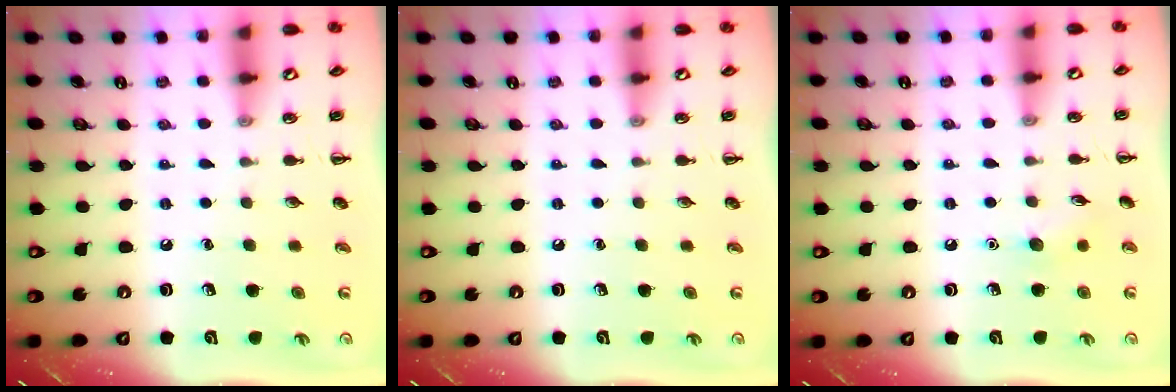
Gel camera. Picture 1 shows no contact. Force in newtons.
{"total": 0.0}
{"total": 6.5, "press": 6.2, "slide": 1.8}